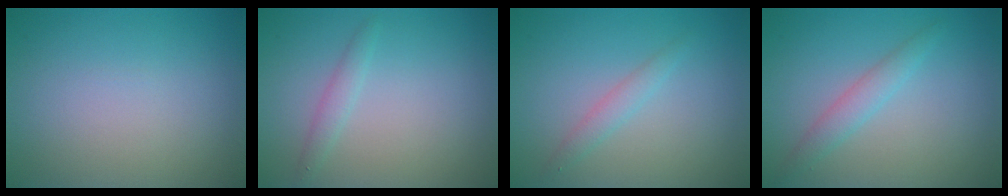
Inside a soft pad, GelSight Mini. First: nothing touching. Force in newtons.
{"total": 1.2, "press": 1.2, "slide": 0.0}
{"total": 1.4, "press": 1.4, "slide": 0.0}
{"total": 2.0, "press": 2.0, "slide": 0.0}